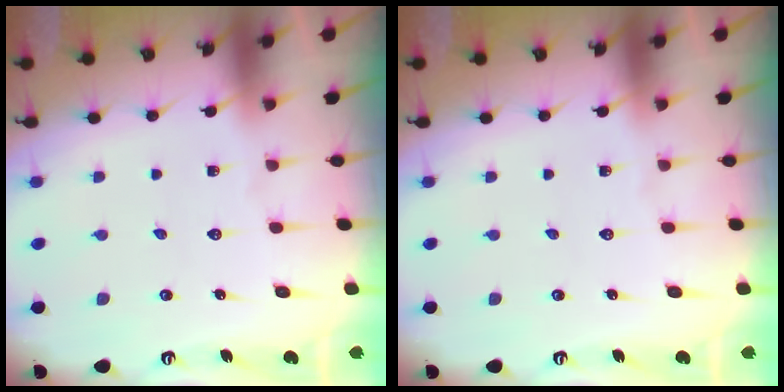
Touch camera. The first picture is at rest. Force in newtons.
{"total": 0.0}